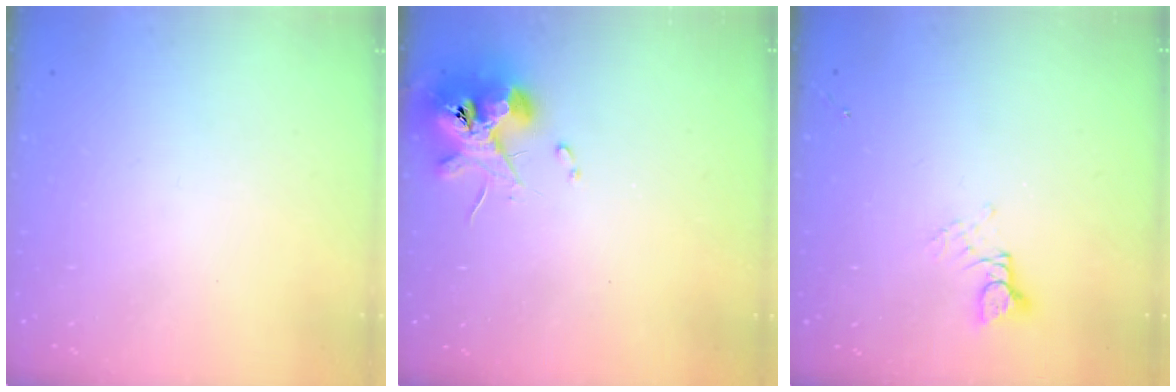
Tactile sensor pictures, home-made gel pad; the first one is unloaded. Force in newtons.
{"total": 10.8, "press": 10.7, "slide": 1.4}
{"total": 2.4, "press": 2.4, "slide": 0.2}